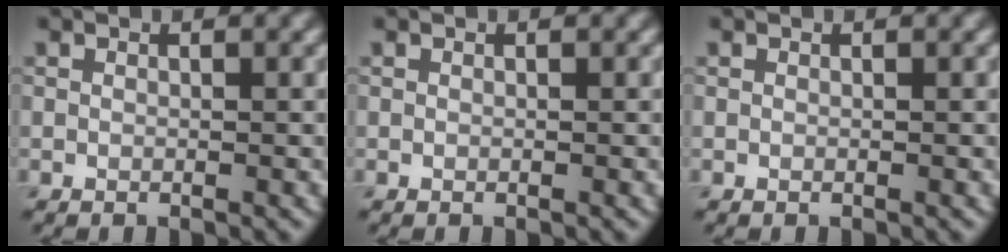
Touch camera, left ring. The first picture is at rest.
{"total": 0.0}
{"total": 0.0}